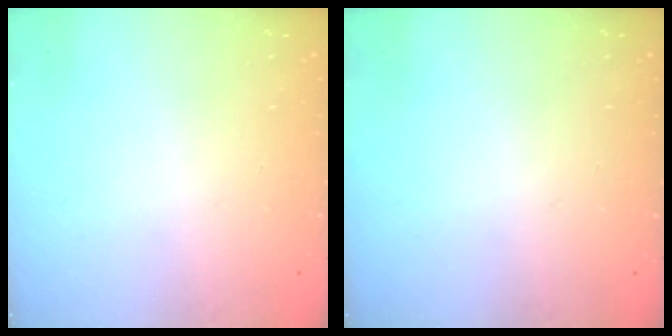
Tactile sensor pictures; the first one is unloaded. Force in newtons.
{"total": 0.0}